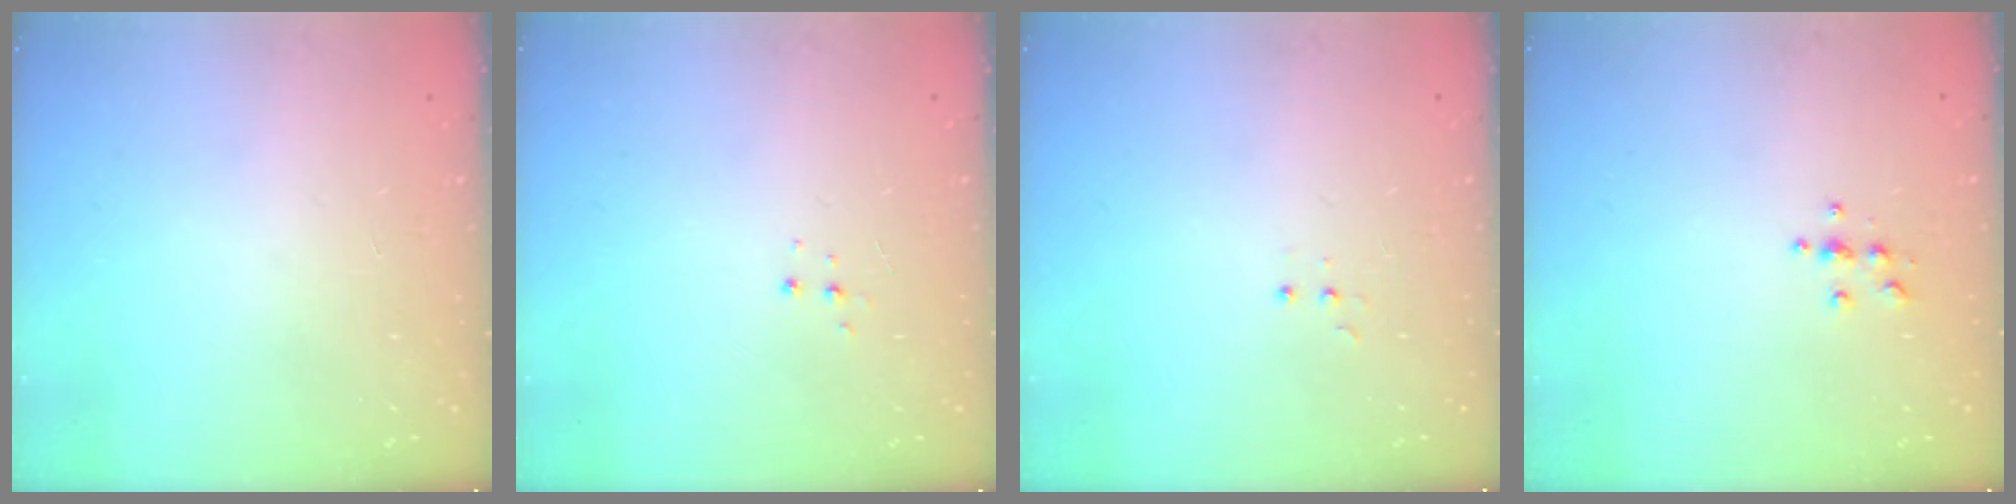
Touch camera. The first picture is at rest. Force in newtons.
{"total": 5.2, "press": 5.2, "slide": 0.3}
{"total": 3.4, "press": 3.3, "slide": 0.7}
{"total": 3.8, "press": 3.8, "slide": 0.4}